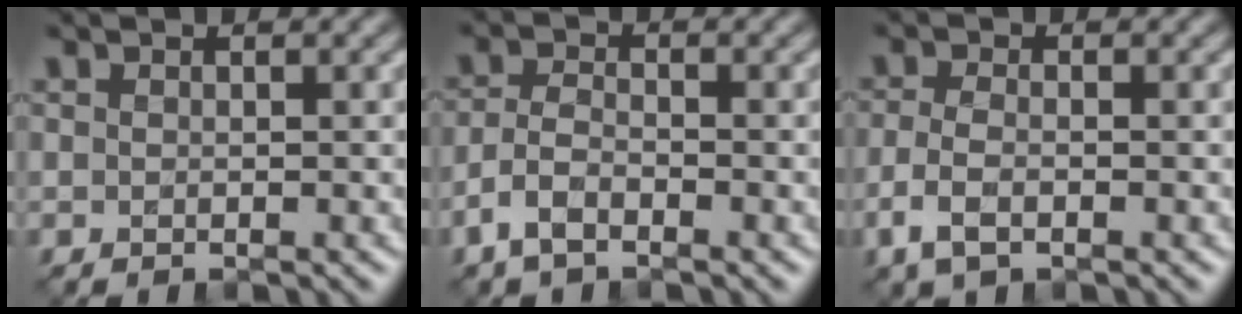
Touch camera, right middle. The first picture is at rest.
{"total": 2.9, "force": [-1.8, 1.2, 1.9], "torque": [-0.042, 0.004, -0.044]}
{"total": 3.0, "force": [-1.4, 1.4, 2.2], "torque": [-0.056, -0.004, -0.033]}